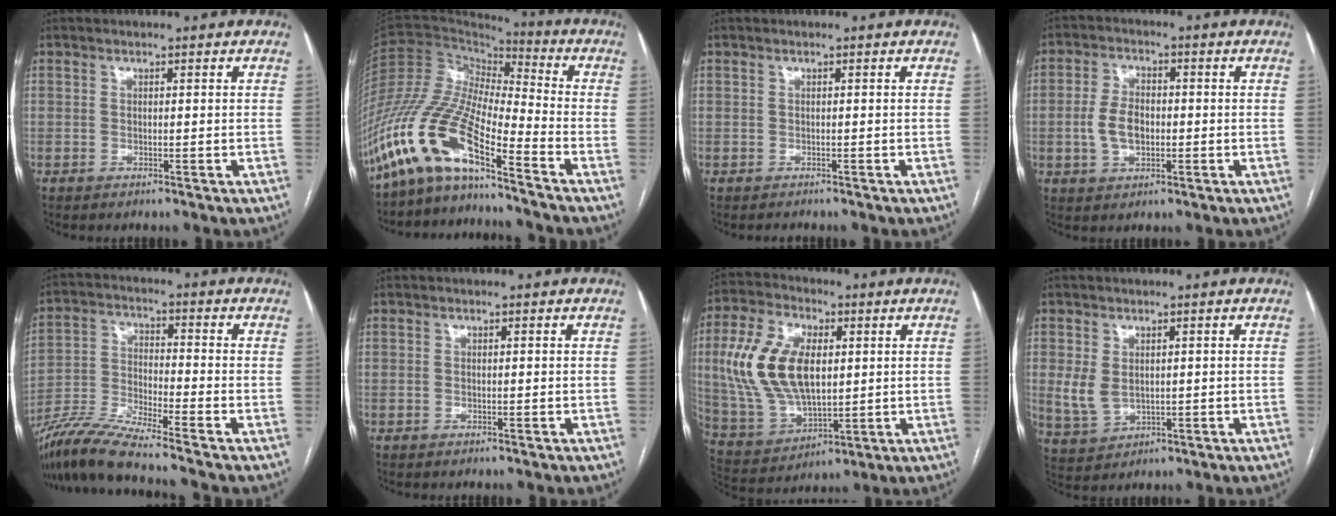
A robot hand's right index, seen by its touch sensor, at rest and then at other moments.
{"total": 14.1, "force": [-10.3, 2.3, 9.3], "torque": [-0.204, 0.009, -0.199]}
{"total": 0.7, "force": [-0.6, 0.3, 0.1], "torque": [-0.006, -0.001, -0.010]}
{"total": 6.3, "force": [-0.8, 3.8, 4.9], "torque": [-0.107, 0.010, -0.012]}
{"total": 9.9, "force": [-8.8, -1.5, 4.3], "torque": [-0.092, -0.020, -0.172]}
{"total": 0.0}
{"total": 16.0, "force": [2.6, 8.6, 13.2], "torque": [-0.290, 0.021, 0.058]}
{"total": 5.0, "force": [0.5, 3.6, 3.5], "torque": [-0.079, 0.001, 0.024]}